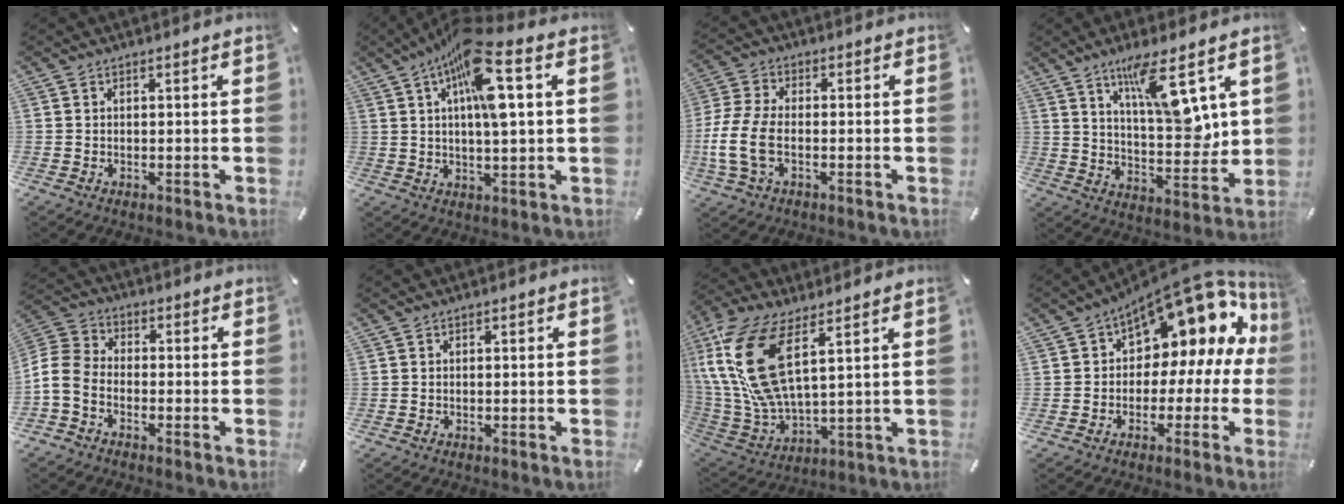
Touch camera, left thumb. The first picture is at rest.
{"total": 13.6, "force": [5.4, 3.4, 12.0], "torque": [-0.214, -0.018, 0.086]}
{"total": 9.3, "force": [-2.5, 5.3, 7.3], "torque": [-0.162, -0.003, -0.041]}
{"total": 13.5, "force": [7.7, 3.9, 10.4], "torque": [-0.165, -0.048, 0.130]}
{"total": 7.5, "force": [-3.5, 5.1, 4.2], "torque": [-0.098, 0.015, -0.065]}
{"total": 0.0}
{"total": 18.3, "force": [7.5, 7.7, 14.8], "torque": [-0.351, -0.033, 0.127]}
{"total": 13.7, "force": [8.1, 8.0, 7.8], "torque": [-0.099, -0.084, 0.132]}